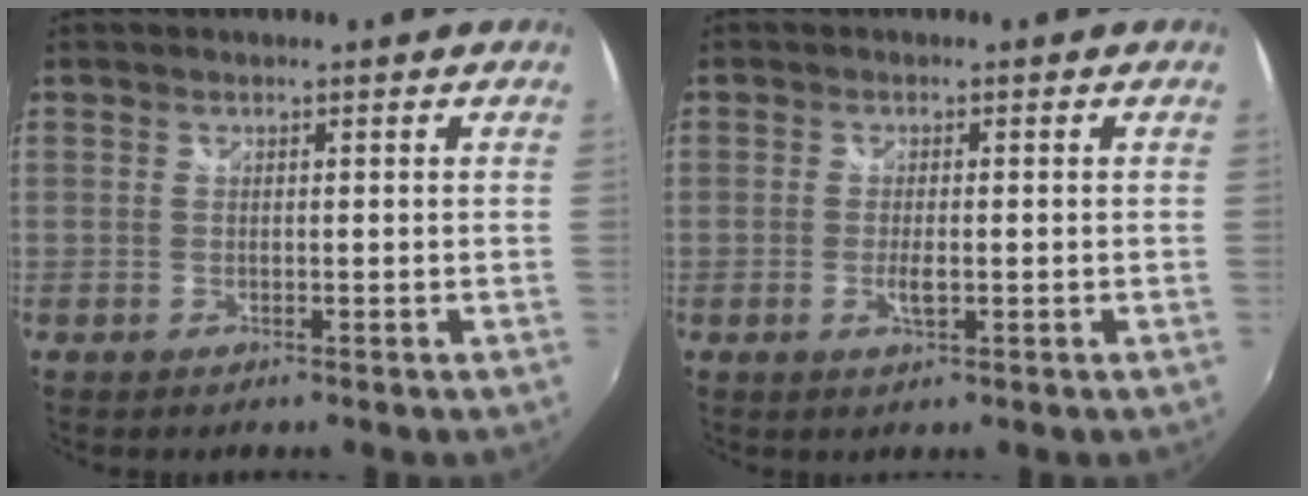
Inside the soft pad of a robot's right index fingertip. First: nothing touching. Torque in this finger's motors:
{"motor_torque": [0.10, -0.03, 0.19, 0.02]}